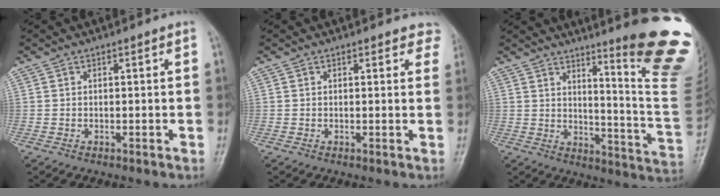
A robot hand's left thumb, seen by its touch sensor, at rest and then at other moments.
{"total": 3.7, "force": [3.1, 1.8, 1.1], "torque": [0.023, -0.009, 0.017]}
{"total": 21.5, "force": [13.6, 1.8, 16.5], "torque": [-0.184, -0.111, 0.177]}